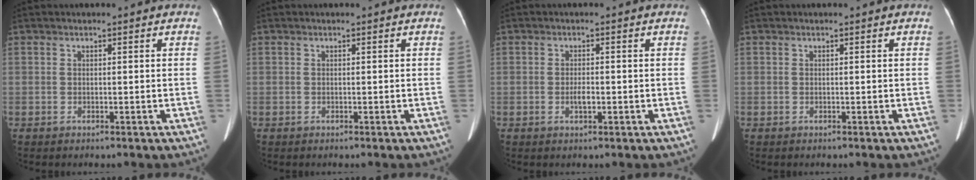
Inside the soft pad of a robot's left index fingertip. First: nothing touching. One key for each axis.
{"total": 0.0}
{"total": 1.8, "fx": -0.8, "fy": 0.6, "fz": 1.5, "tx": -0.028, "ty": -0.001, "tz": -0.012}
{"total": 0.0}